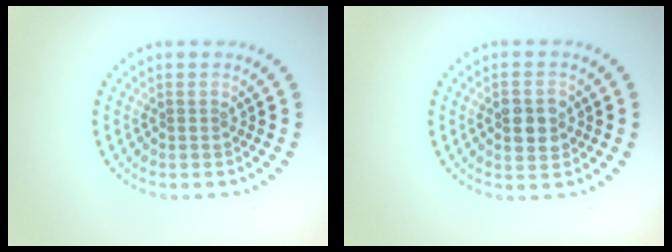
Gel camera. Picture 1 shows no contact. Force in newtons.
{"total": 2.7, "press": 2.7, "slide": 0.1}